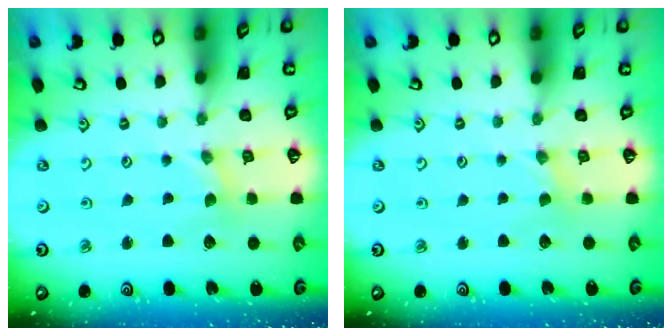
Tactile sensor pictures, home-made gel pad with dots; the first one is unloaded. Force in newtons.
{"total": 1.1, "press": 1.1, "slide": 0.4}